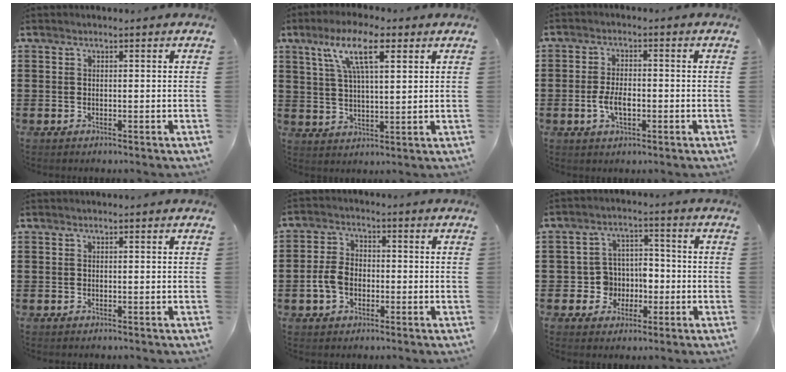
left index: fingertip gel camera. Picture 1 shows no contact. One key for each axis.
{"total": 9.7, "fx": 5.0, "fy": 3.0, "fz": 7.8, "tx": -0.154, "ty": 0.007, "tz": 0.086}
{"total": 4.4, "fx": -1.1, "fy": 2.1, "fz": 3.7, "tx": -0.088, "ty": -0.002, "tz": -0.025}
{"total": 0.0}
{"total": 5.2, "fx": -1.4, "fy": 3.7, "fz": 3.5, "tx": -0.086, "ty": 0.003, "tz": -0.031}
{"total": 5.7, "fx": -1.3, "fy": 5.3, "fz": 1.5, "tx": -0.038, "ty": 0.013, "tz": -0.025}